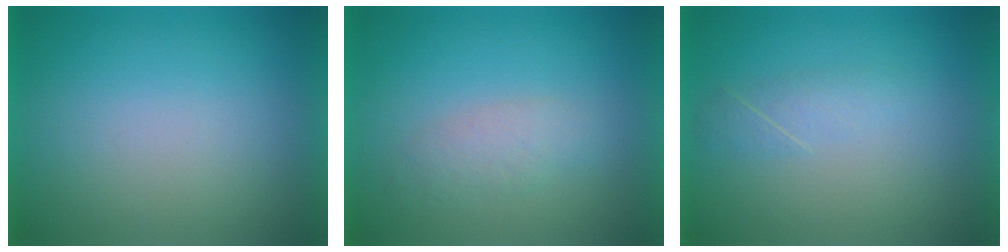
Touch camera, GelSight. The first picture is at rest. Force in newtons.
{"total": 2.7}
{"total": 2.2}